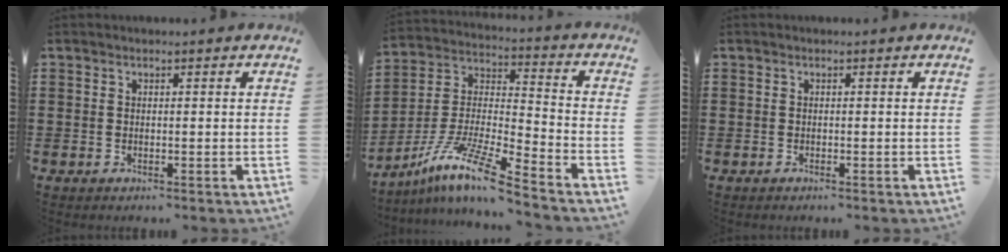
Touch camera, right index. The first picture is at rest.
{"total": 11.6, "force": [-9.0, 0.3, 7.2], "torque": [-0.152, -0.002, -0.183]}
{"total": 0.0}